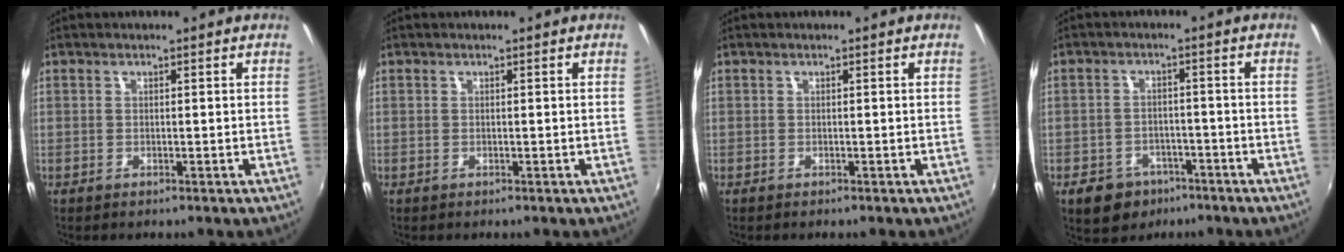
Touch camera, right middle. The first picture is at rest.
{"total": 0.0}
{"total": 0.0}
{"total": 7.9, "force": [-4.7, 5.7, 2.6], "torque": [-0.073, 0.009, -0.060]}